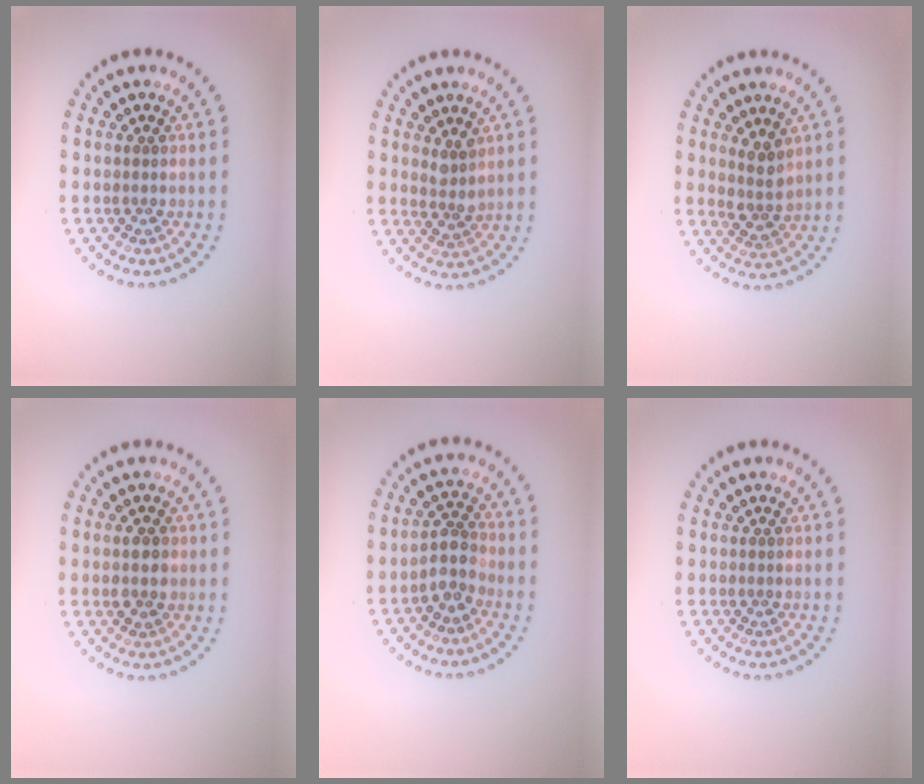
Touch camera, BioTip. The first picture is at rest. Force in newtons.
{"total": 1.8, "press": 1.2, "slide": 1.3}
{"total": 2.2, "press": 1.9, "slide": 1.1}
{"total": 1.9, "press": 1.9, "slide": 0.2}
{"total": 2.4, "press": 2.1, "slide": 1.2}
{"total": 0.0}